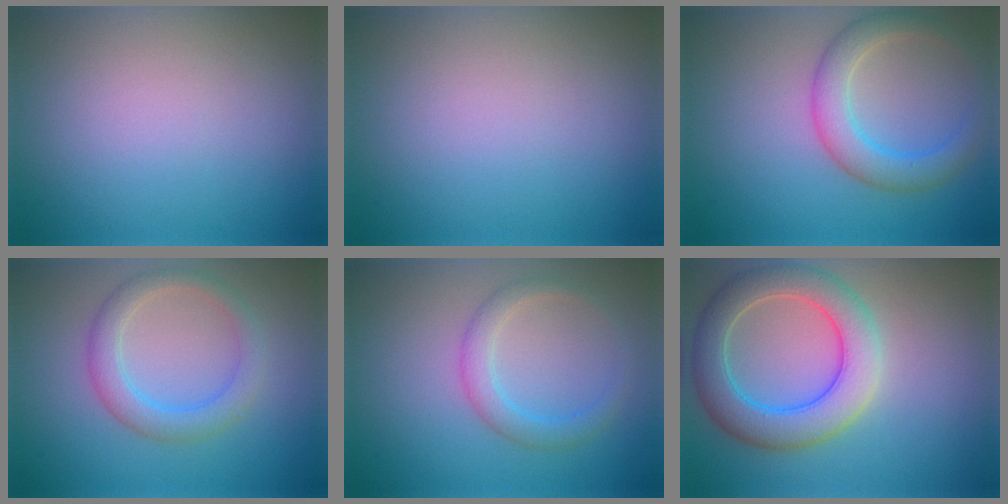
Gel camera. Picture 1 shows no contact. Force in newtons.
{"total": 0.0}
{"total": 4.0, "press": 4.0, "slide": 0.2}
{"total": 3.2, "press": 3.2, "slide": 0.1}
{"total": 2.4, "press": 2.4, "slide": 0.1}
{"total": 6.5, "press": 6.5, "slide": 0.3}